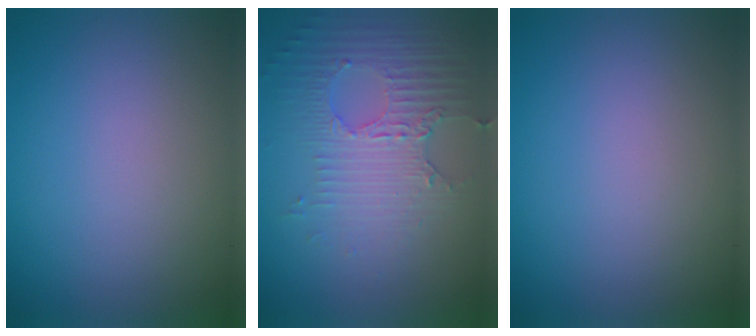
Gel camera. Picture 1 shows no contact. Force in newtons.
{"total": 5.2, "press": 3.4, "slide": 3.9}
{"total": 0.0}